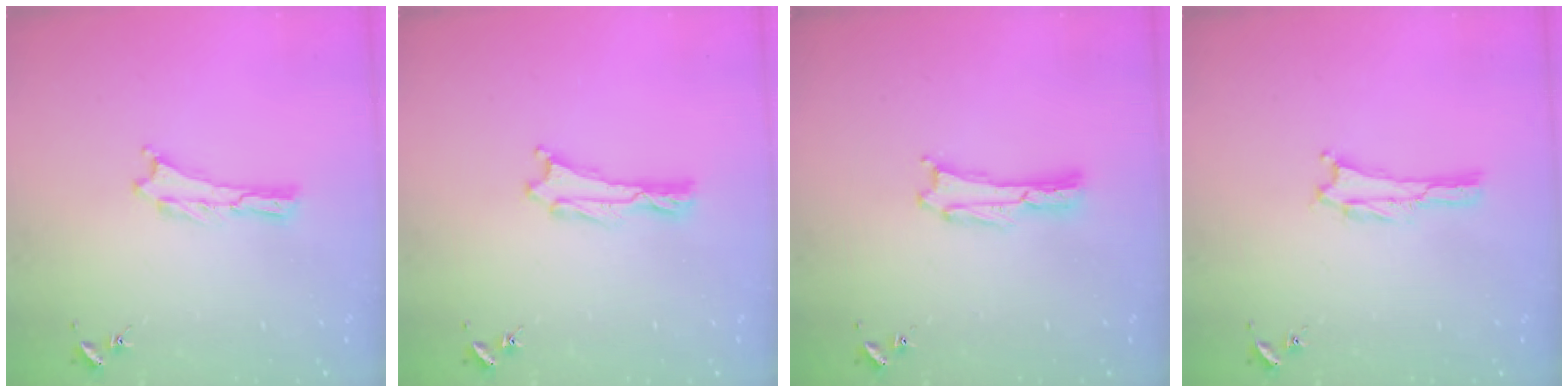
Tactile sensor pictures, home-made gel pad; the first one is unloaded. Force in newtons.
{"total": 0.6, "press": 0.6, "slide": 0.1}
{"total": 0.0}
{"total": 0.0}